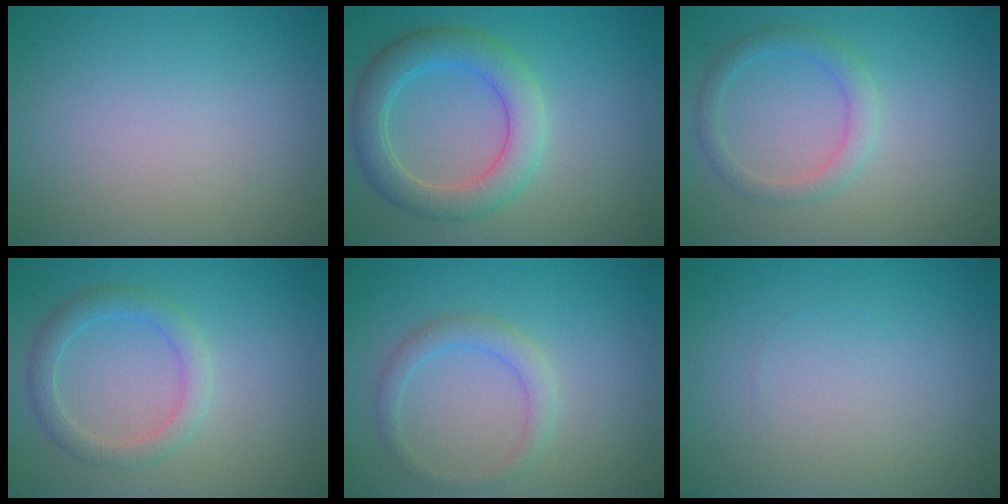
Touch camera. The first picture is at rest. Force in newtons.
{"total": 4.9, "press": 4.9, "slide": 0.4}
{"total": 2.2, "press": 2.2, "slide": 0.1}
{"total": 2.7, "press": 2.7, "slide": 0.0}
{"total": 2.0, "press": 2.0, "slide": 0.1}
{"total": 0.0}